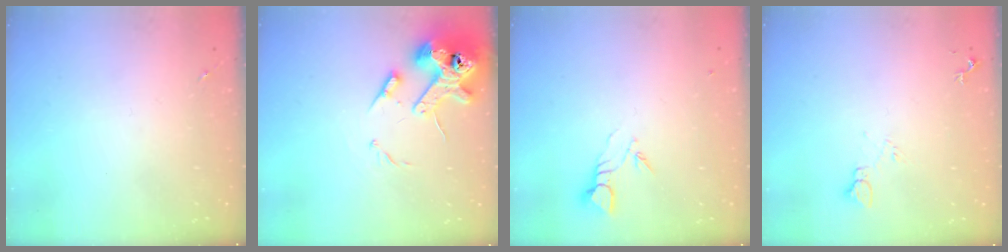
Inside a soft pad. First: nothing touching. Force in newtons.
{"total": 14.4, "press": 14.2, "slide": 2.1}
{"total": 3.9, "press": 3.9, "slide": 0.2}
{"total": 4.6, "press": 4.6, "slide": 0.6}